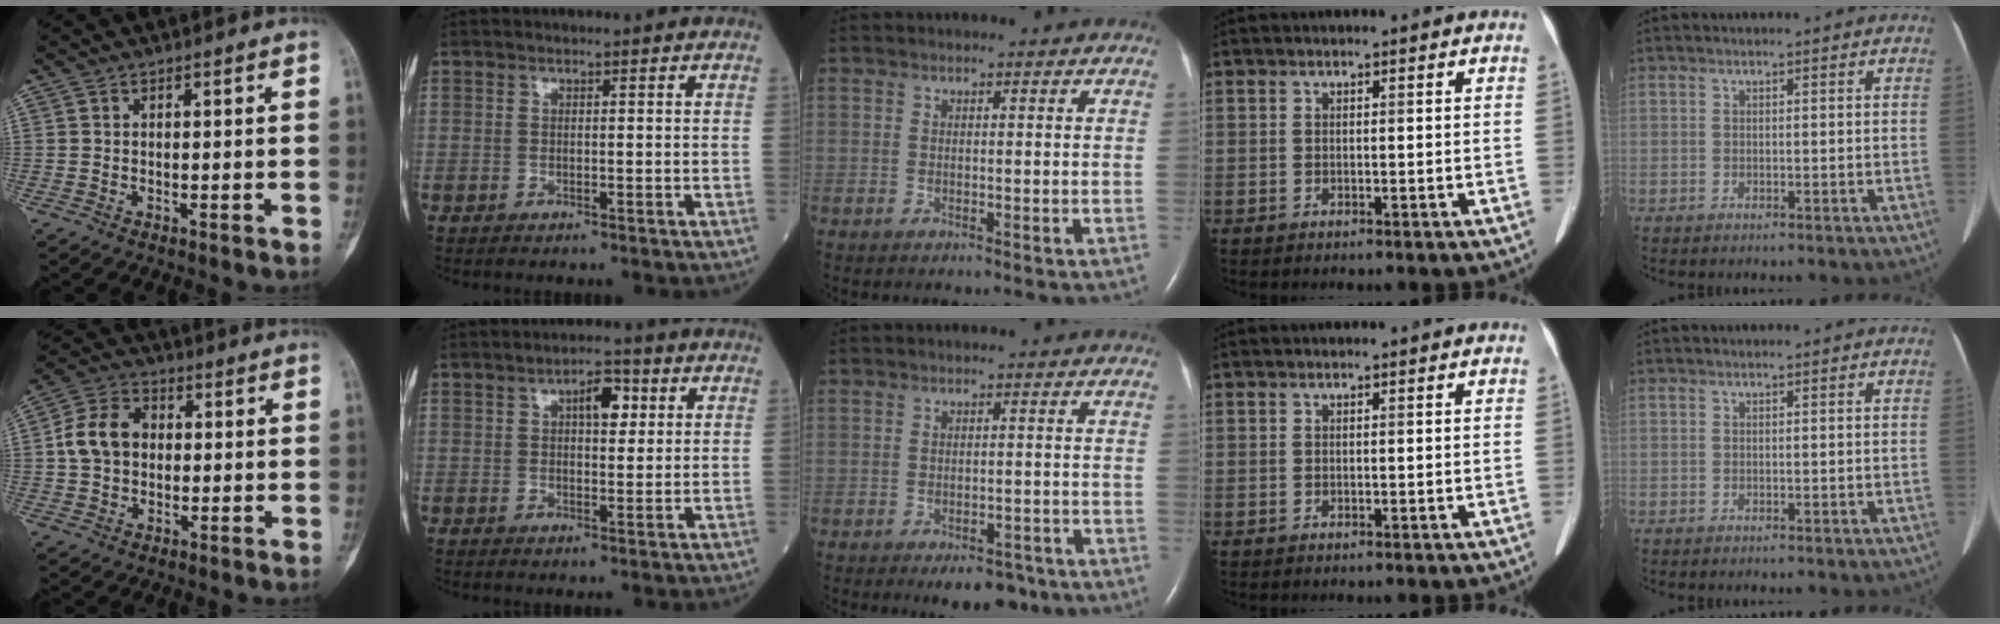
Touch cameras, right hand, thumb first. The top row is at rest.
{"thumb": {"total": 8.7, "force": [0.5, 6.8, 5.5], "torque": [-0.091, 0.022, 0.001]}, "index": {"total": 4.7, "force": [1.6, 2.0, 4.0], "torque": [-0.059, 0.011, 0.021]}, "middle": {"total": 6.4, "force": [-4.6, 3.0, 3.3], "torque": [-0.034, 0.006, -0.059]}}